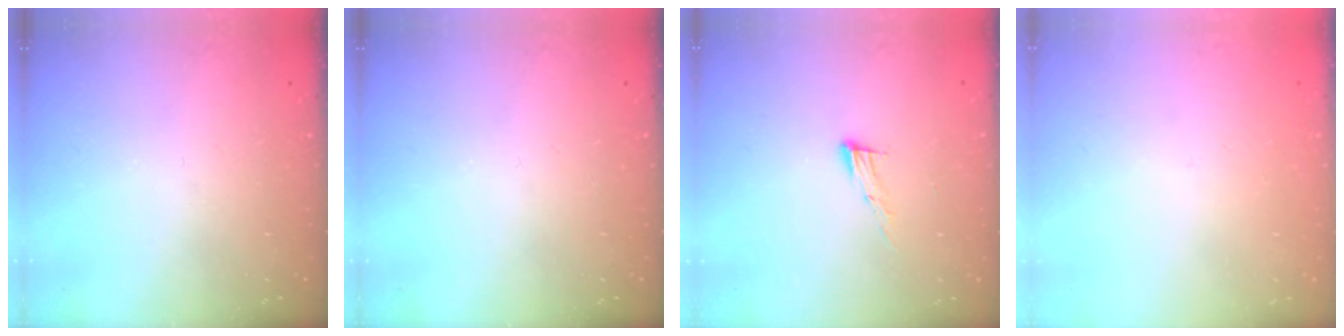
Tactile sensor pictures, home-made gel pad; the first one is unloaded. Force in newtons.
{"total": 0.0}
{"total": 8.5, "press": 8.4, "slide": 1.5}
{"total": 2.7, "press": 2.7, "slide": 0.3}